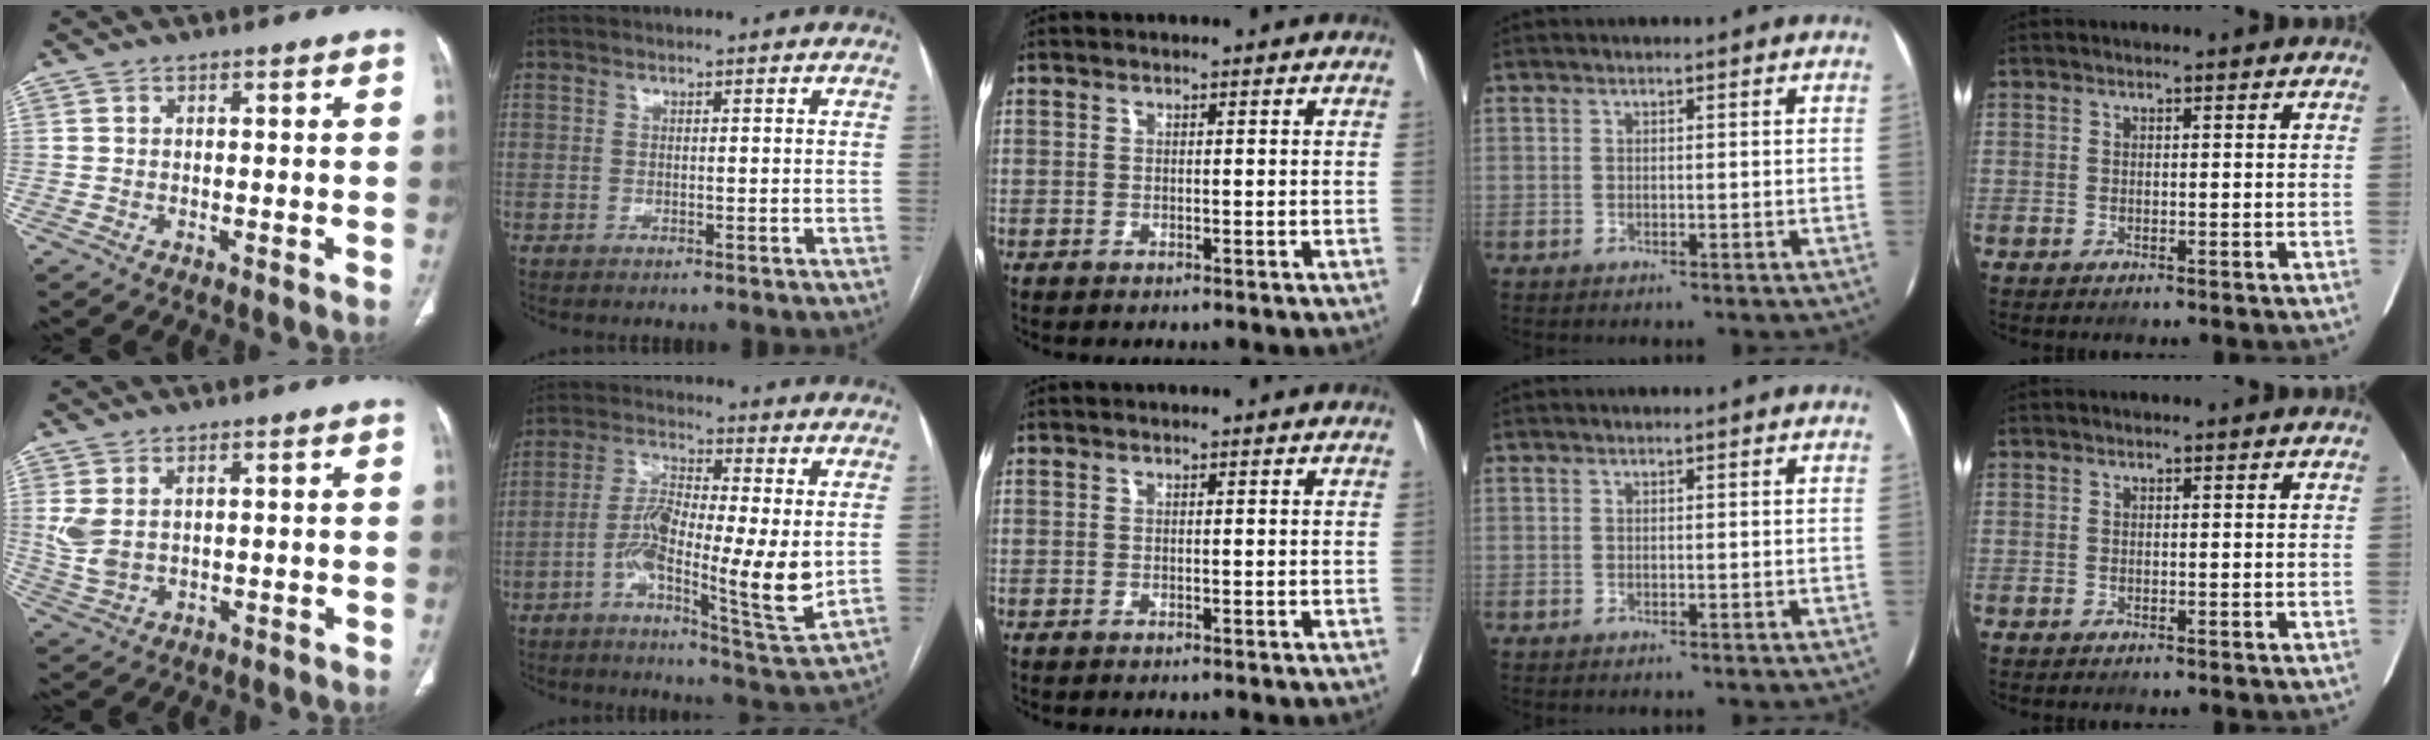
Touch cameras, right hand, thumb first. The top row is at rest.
{"thumb": {"total": 5.3, "force": [1.4, 3.1, 4.1], "torque": [-0.099, -0.001, 0.041]}, "index": {"total": 13.4, "force": [-1.4, 2.1, 13.1], "torque": [-0.234, -0.006, -0.026]}}